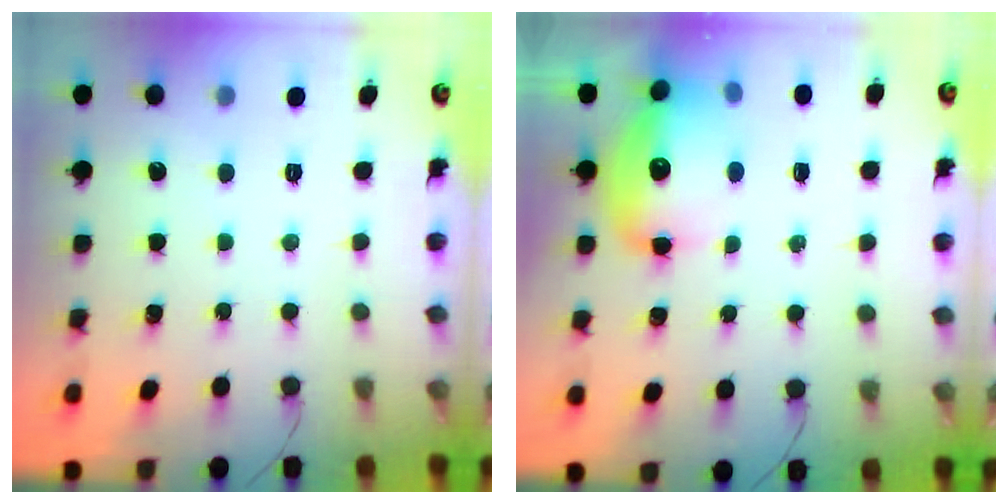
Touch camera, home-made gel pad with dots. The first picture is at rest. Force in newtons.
{"total": 13.9, "press": 13.5, "slide": 3.0}